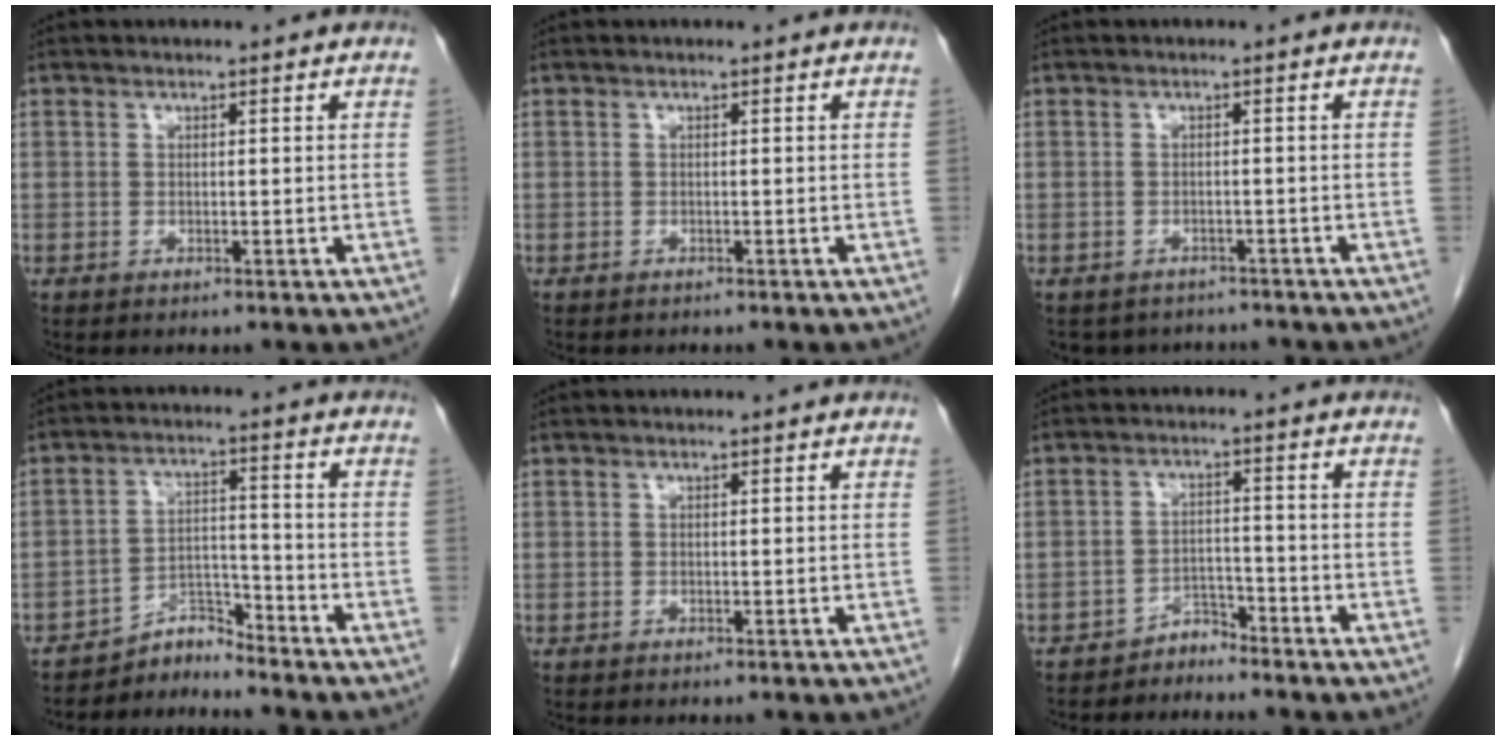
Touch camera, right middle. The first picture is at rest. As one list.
[{"total": 0.6, "force": [-0.5, 0.2, 0.1], "torque": [-0.009, -0.001, -0.010]}, {"total": 6.0, "force": [-5.3, 2.7, 0.4], "torque": [0.001, 0.008, -0.063]}, {"total": 4.3, "force": [-4.2, 0.2, -0.9], "torque": [0.023, 0.011, -0.070]}, {"total": 0.0}, {"total": 2.8, "force": [-2.7, 0.7, -0.3], "torque": [0.012, -0.003, -0.046]}]